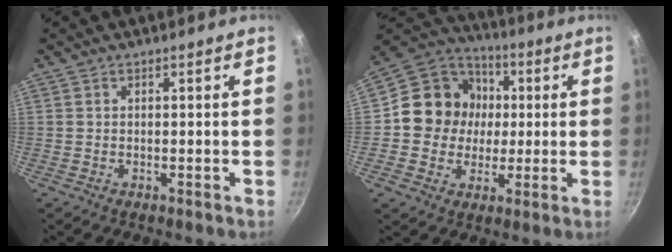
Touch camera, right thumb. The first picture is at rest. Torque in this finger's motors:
{"motor_torque": [1.14, 2.08, 0.52, -0.42, 0.08]}